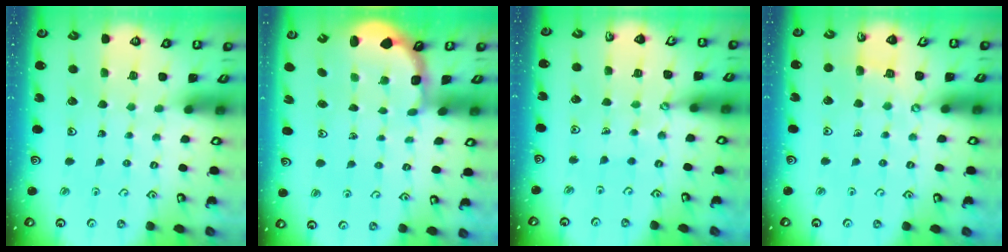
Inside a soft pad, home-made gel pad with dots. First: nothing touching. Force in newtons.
{"total": 2.7, "press": 2.0, "slide": 1.7}
{"total": 0.6, "press": 0.6, "slide": 0.1}
{"total": 3.8, "press": 3.8, "slide": 0.6}